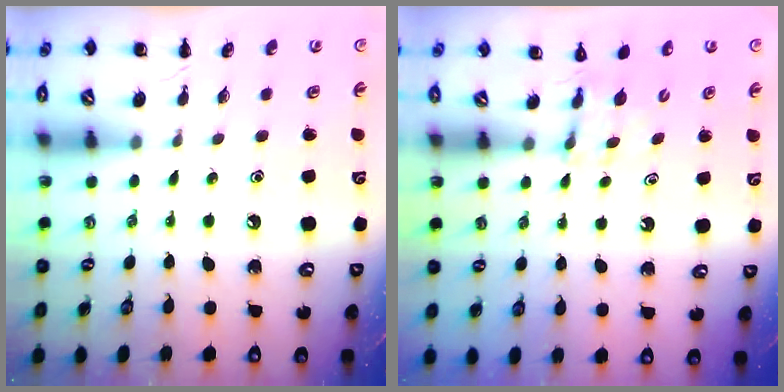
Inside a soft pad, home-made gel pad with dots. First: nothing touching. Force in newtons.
{"total": 3.4, "press": 3.1, "slide": 1.4}